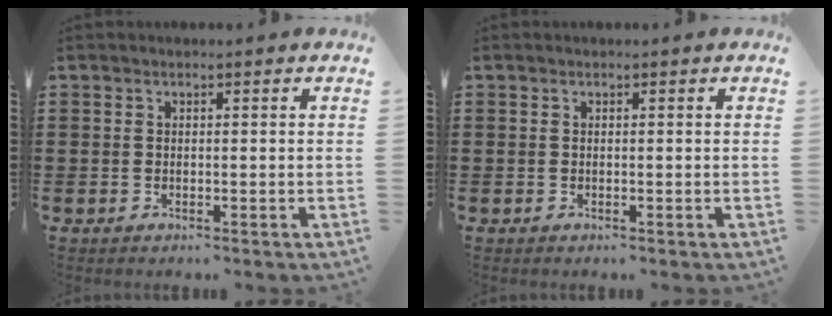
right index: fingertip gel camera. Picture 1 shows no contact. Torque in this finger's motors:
{"motor_torque": [0.19, 1.11, 0.00, 0.00]}